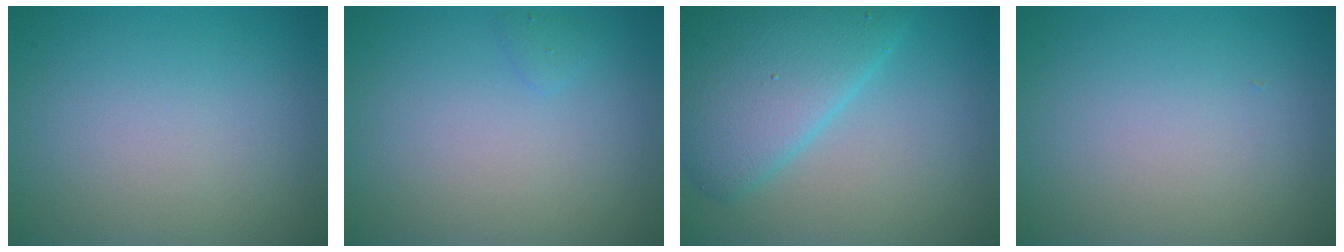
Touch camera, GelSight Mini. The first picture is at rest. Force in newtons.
{"total": 0.6, "press": 0.6, "slide": 0.1}
{"total": 7.1, "press": 7.1, "slide": 0.2}
{"total": 0.0}